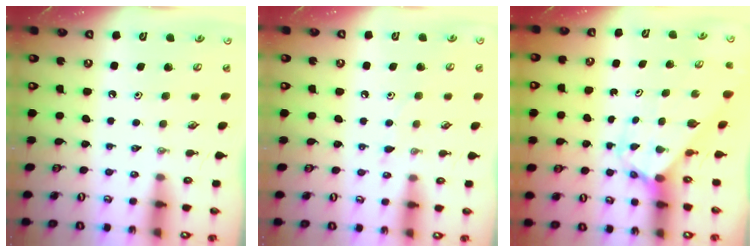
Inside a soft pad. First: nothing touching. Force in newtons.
{"total": 4.9, "press": 4.8, "slide": 0.6}
{"total": 2.4, "press": 2.4, "slide": 0.2}